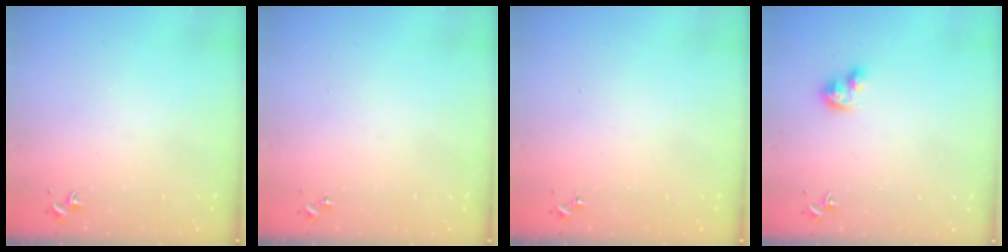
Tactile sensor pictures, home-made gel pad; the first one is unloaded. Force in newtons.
{"total": 0.0}
{"total": 0.0}
{"total": 6.6, "press": 6.6, "slide": 0.7}